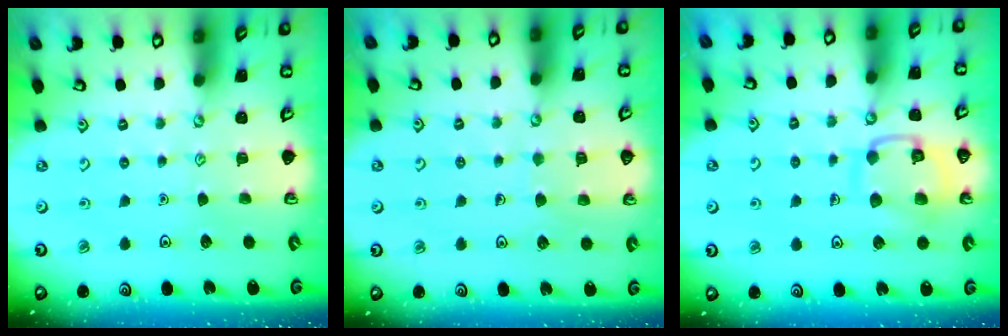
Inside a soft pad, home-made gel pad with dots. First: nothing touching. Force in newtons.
{"total": 4.6, "press": 4.6, "slide": 0.4}
{"total": 12.8, "press": 12.8, "slide": 1.1}